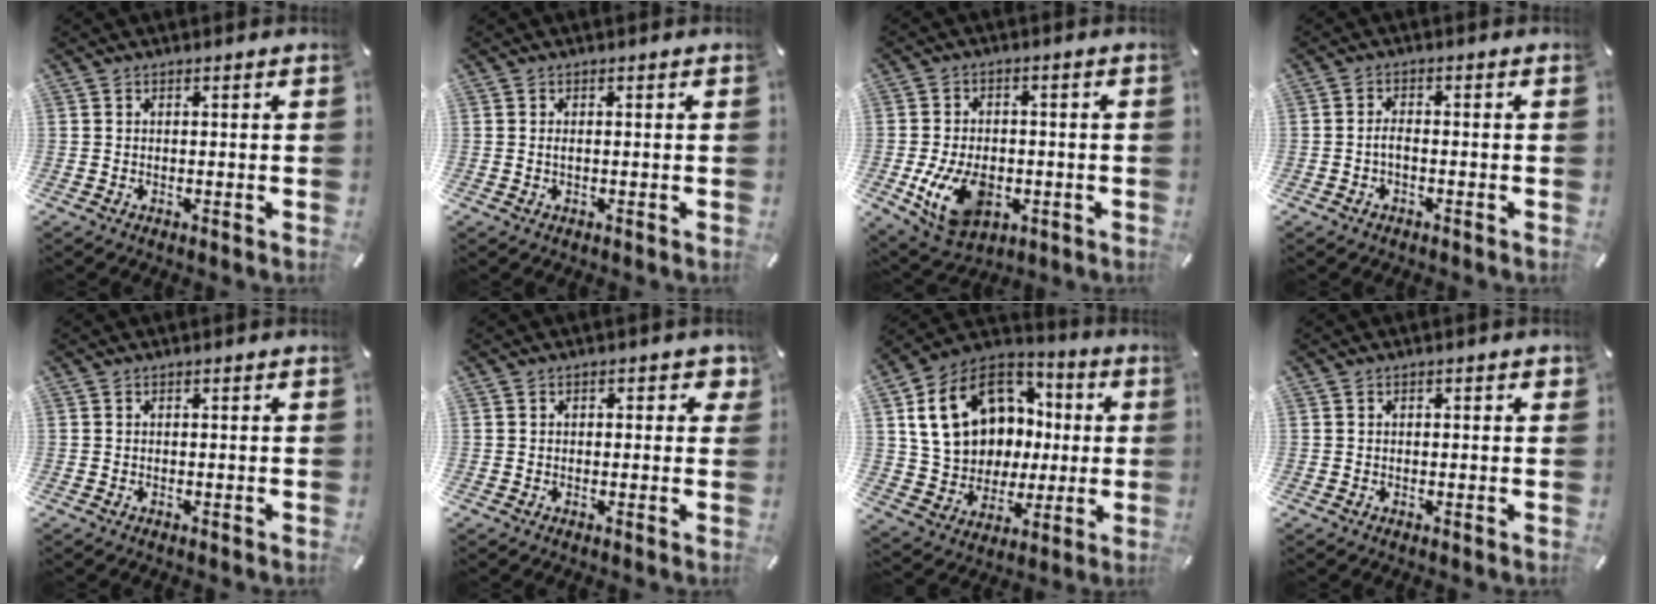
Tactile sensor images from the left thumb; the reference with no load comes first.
{"total": 0.9, "force": [0.0, 0.4, 0.9], "torque": [-0.018, 0.001, -0.001]}
{"total": 12.8, "force": [-3.4, 8.8, 8.6], "torque": [-0.164, -0.001, -0.059]}
{"total": 2.4, "force": [-1.0, 1.1, 1.8], "torque": [-0.042, 0.003, -0.021]}
{"total": 0.0}
{"total": 2.6, "force": [0.6, 1.6, 2.0], "torque": [-0.016, -0.001, 0.004]}
{"total": 19.7, "force": [4.8, 16.0, 10.5], "torque": [-0.204, -0.014, 0.104]}
{"total": 0.9, "force": [0.1, 0.5, 0.7], "torque": [-0.005, 0.000, -0.001]}